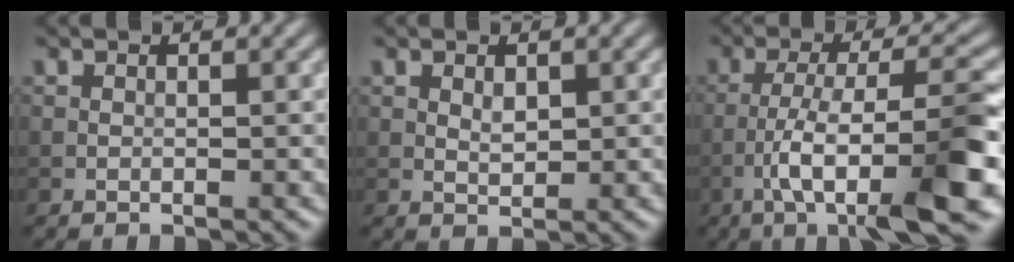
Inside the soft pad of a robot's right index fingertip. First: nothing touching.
{"total": 1.2, "force": [0.5, 0.7, 0.7], "torque": [-0.016, -0.003, 0.011]}
{"total": 10.4, "force": [-4.4, 2.6, 9.0], "torque": [-0.147, 0.014, -0.071]}